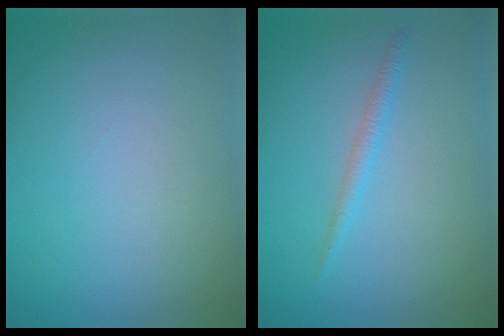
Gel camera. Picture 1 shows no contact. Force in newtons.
{"total": 1.2, "press": 1.2, "slide": 0.0}